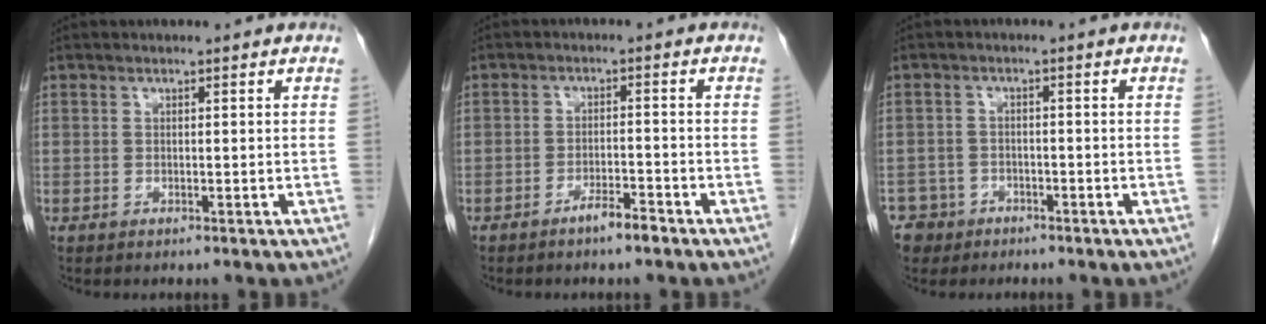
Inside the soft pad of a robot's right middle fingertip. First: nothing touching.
{"total": 3.0, "force": [-2.4, 0.2, 1.9], "torque": [-0.034, -0.001, -0.040]}
{"total": 4.4, "force": [-3.0, 3.3, -0.3], "torque": [0.008, 0.010, -0.053]}